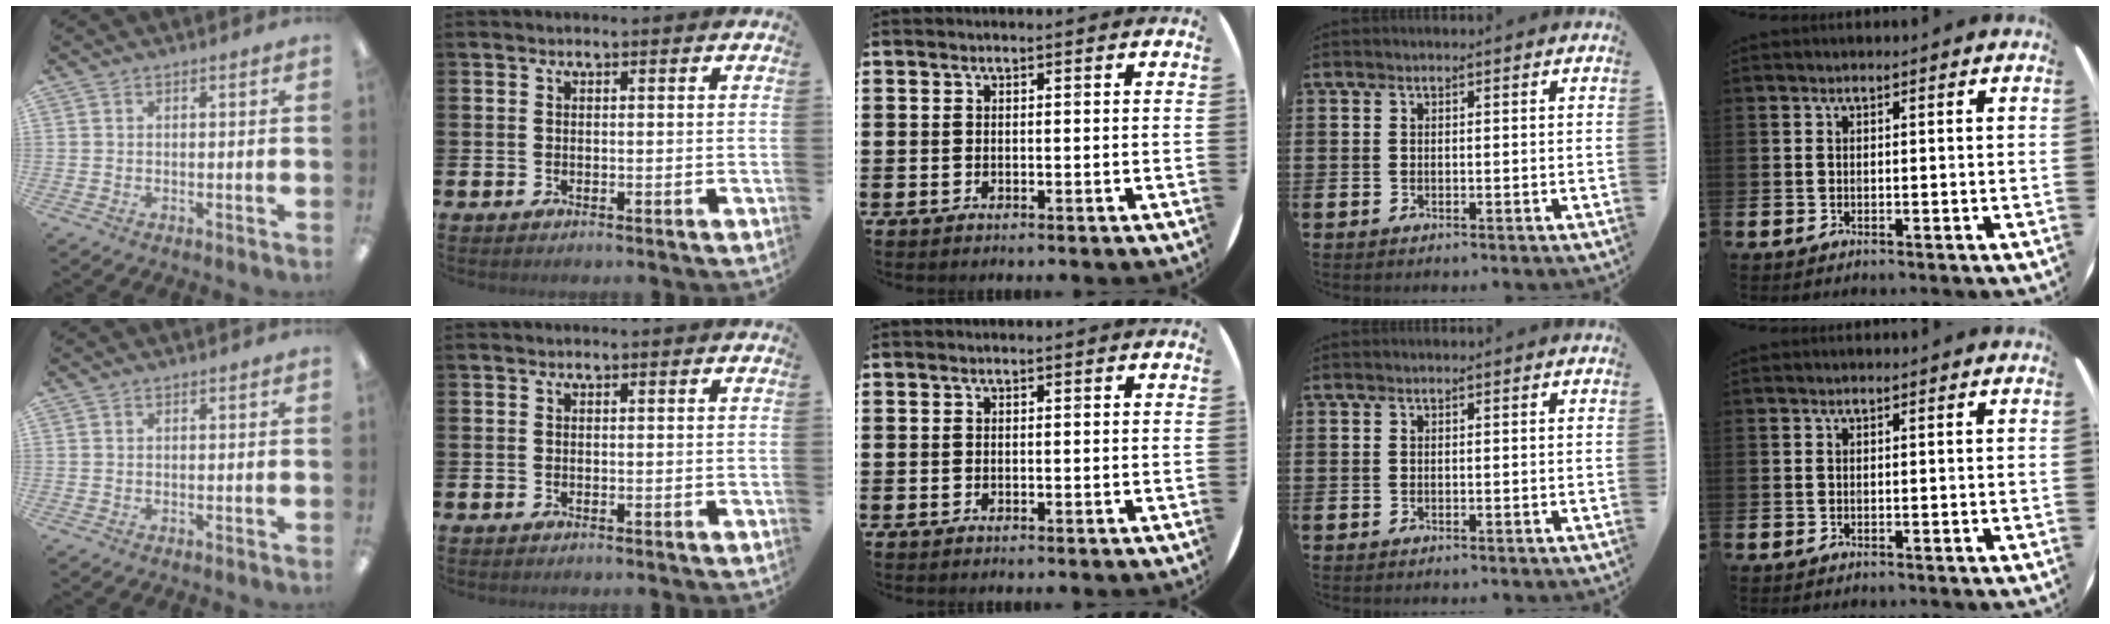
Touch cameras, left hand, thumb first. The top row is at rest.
{}